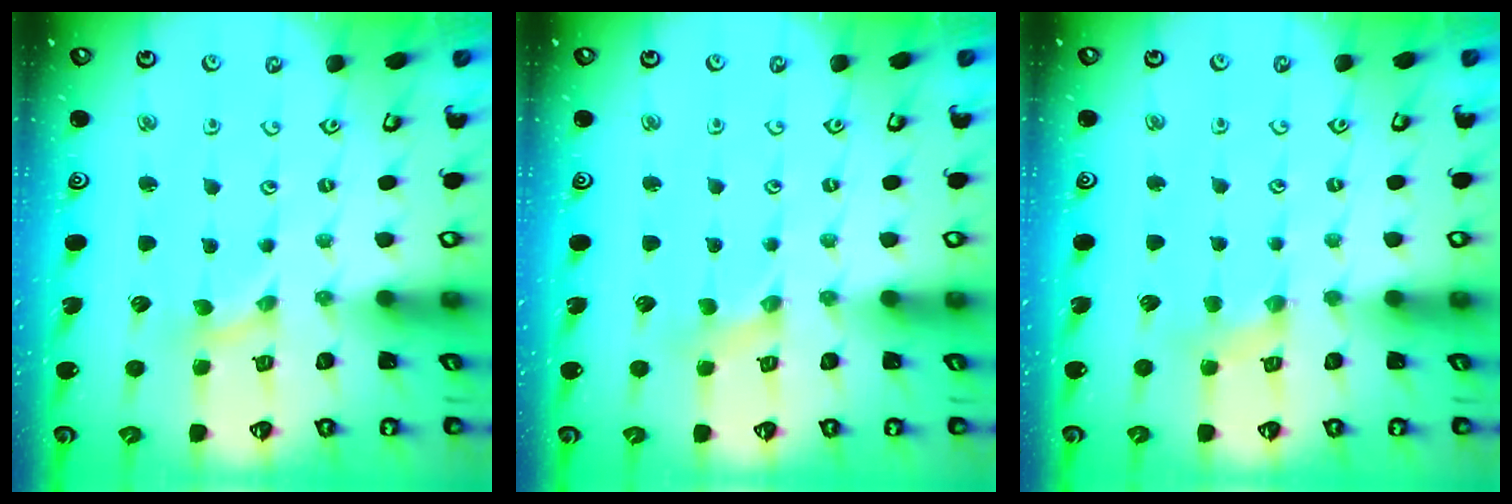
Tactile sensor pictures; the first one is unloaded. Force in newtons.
{"total": 0.0}
{"total": 2.0, "press": 1.9, "slide": 0.3}